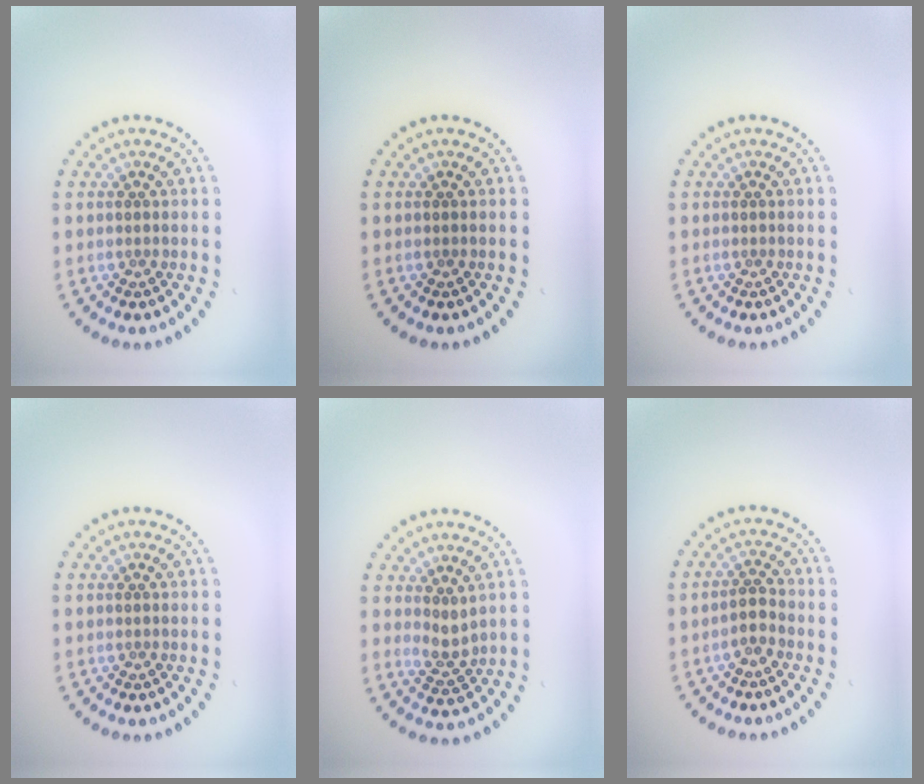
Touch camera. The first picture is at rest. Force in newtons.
{"total": 0.0}
{"total": 0.0}
{"total": 0.0}
{"total": 1.8, "press": 1.4, "slide": 1.1}
{"total": 1.8, "press": 1.4, "slide": 1.0}